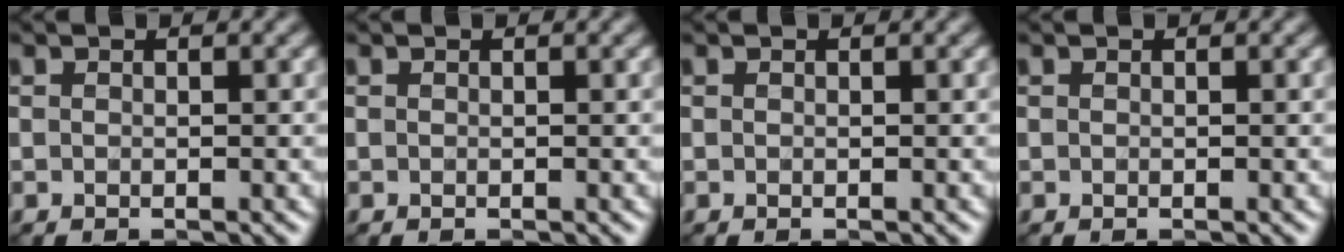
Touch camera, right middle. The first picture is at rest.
{"total": 0.0}
{"total": 0.0}
{"total": 0.0}